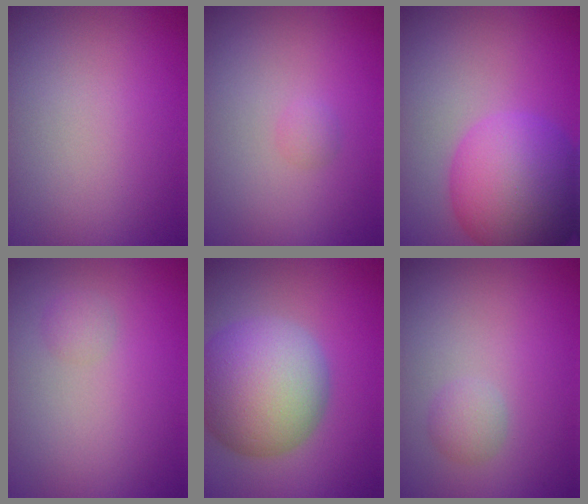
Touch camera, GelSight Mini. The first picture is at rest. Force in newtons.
{"total": 0.7, "press": 0.7, "slide": 0.0}
{"total": 10.4, "press": 10.3, "slide": 0.3}
{"total": 1.0, "press": 1.0, "slide": 0.0}
{"total": 10.7, "press": 10.7, "slide": 0.1}
{"total": 1.4, "press": 1.4, "slide": 0.1}